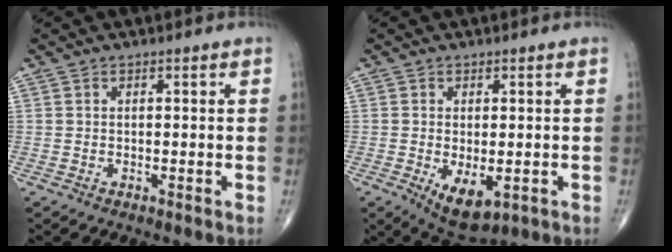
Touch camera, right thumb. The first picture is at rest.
{"total": 6.8, "force": [-1.8, 3.3, 5.6], "torque": [-0.085, -0.013, -0.015]}